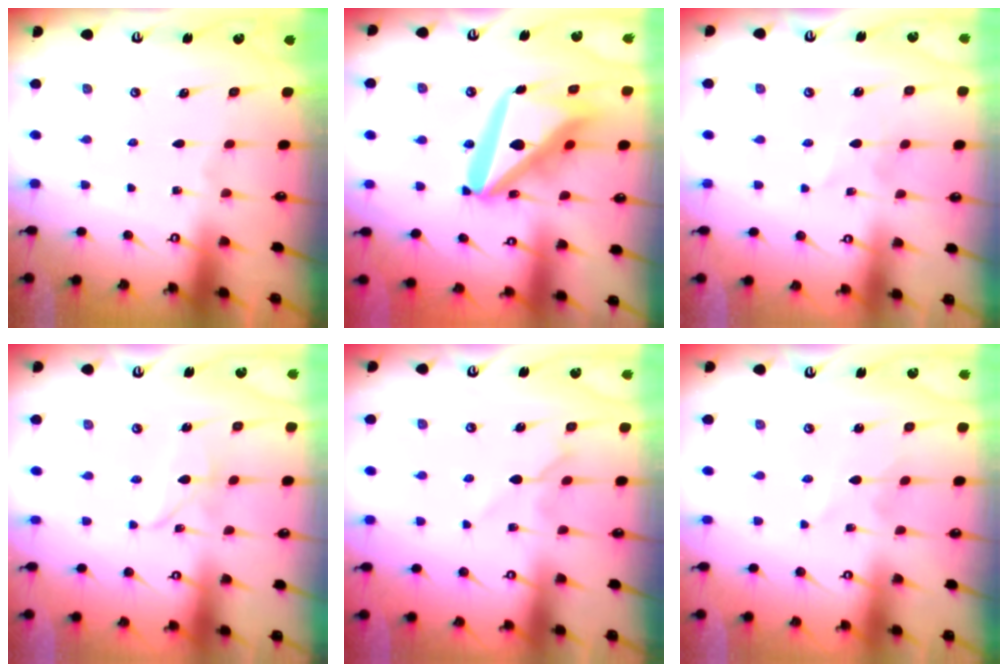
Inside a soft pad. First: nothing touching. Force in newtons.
{"total": 20.2, "press": 20.1, "slide": 2.6}
{"total": 1.1, "press": 1.1, "slide": 0.1}
{"total": 3.6, "press": 3.6, "slide": 0.4}
{"total": 5.7, "press": 5.7, "slide": 0.9}
{"total": 1.4, "press": 1.4, "slide": 0.1}